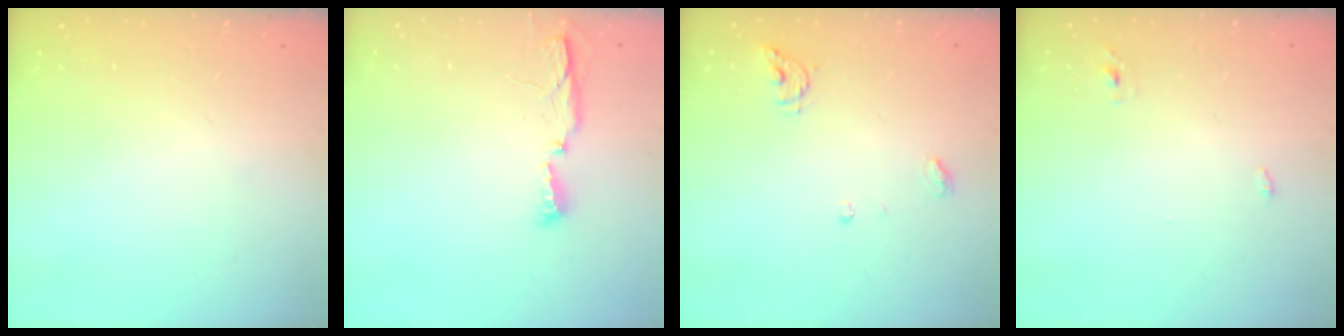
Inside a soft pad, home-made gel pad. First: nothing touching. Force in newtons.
{"total": 5.0, "press": 4.9, "slide": 0.9}
{"total": 5.3, "press": 5.3, "slide": 0.4}
{"total": 2.7, "press": 2.6, "slide": 0.8}